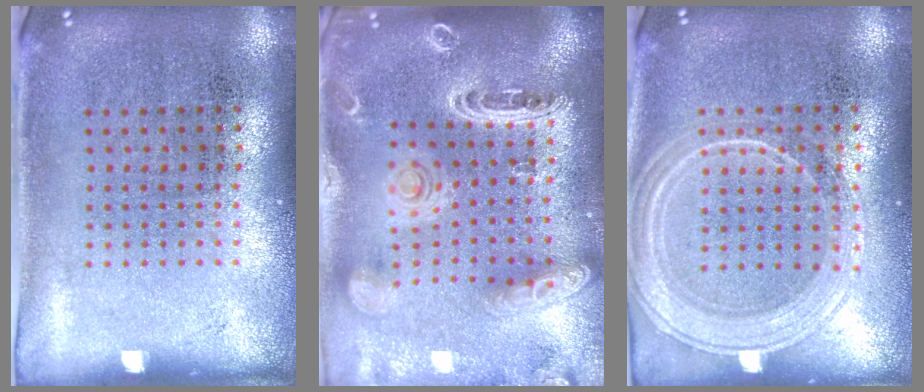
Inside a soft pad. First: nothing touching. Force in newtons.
{"total": 2.8, "press": 2.5, "slide": 1.4}
{"total": 1.9, "press": 1.8, "slide": 0.3}